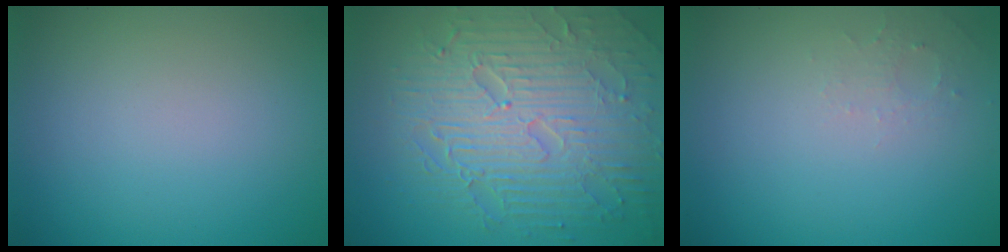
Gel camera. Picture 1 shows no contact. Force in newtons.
{"total": 9.5, "press": 6.4, "slide": 7.0}
{"total": 1.2, "press": 1.2, "slide": 0.3}